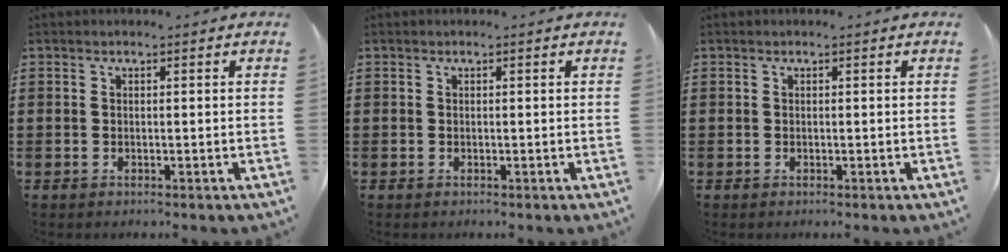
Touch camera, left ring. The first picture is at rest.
{"total": 0.0}
{"total": 0.0}